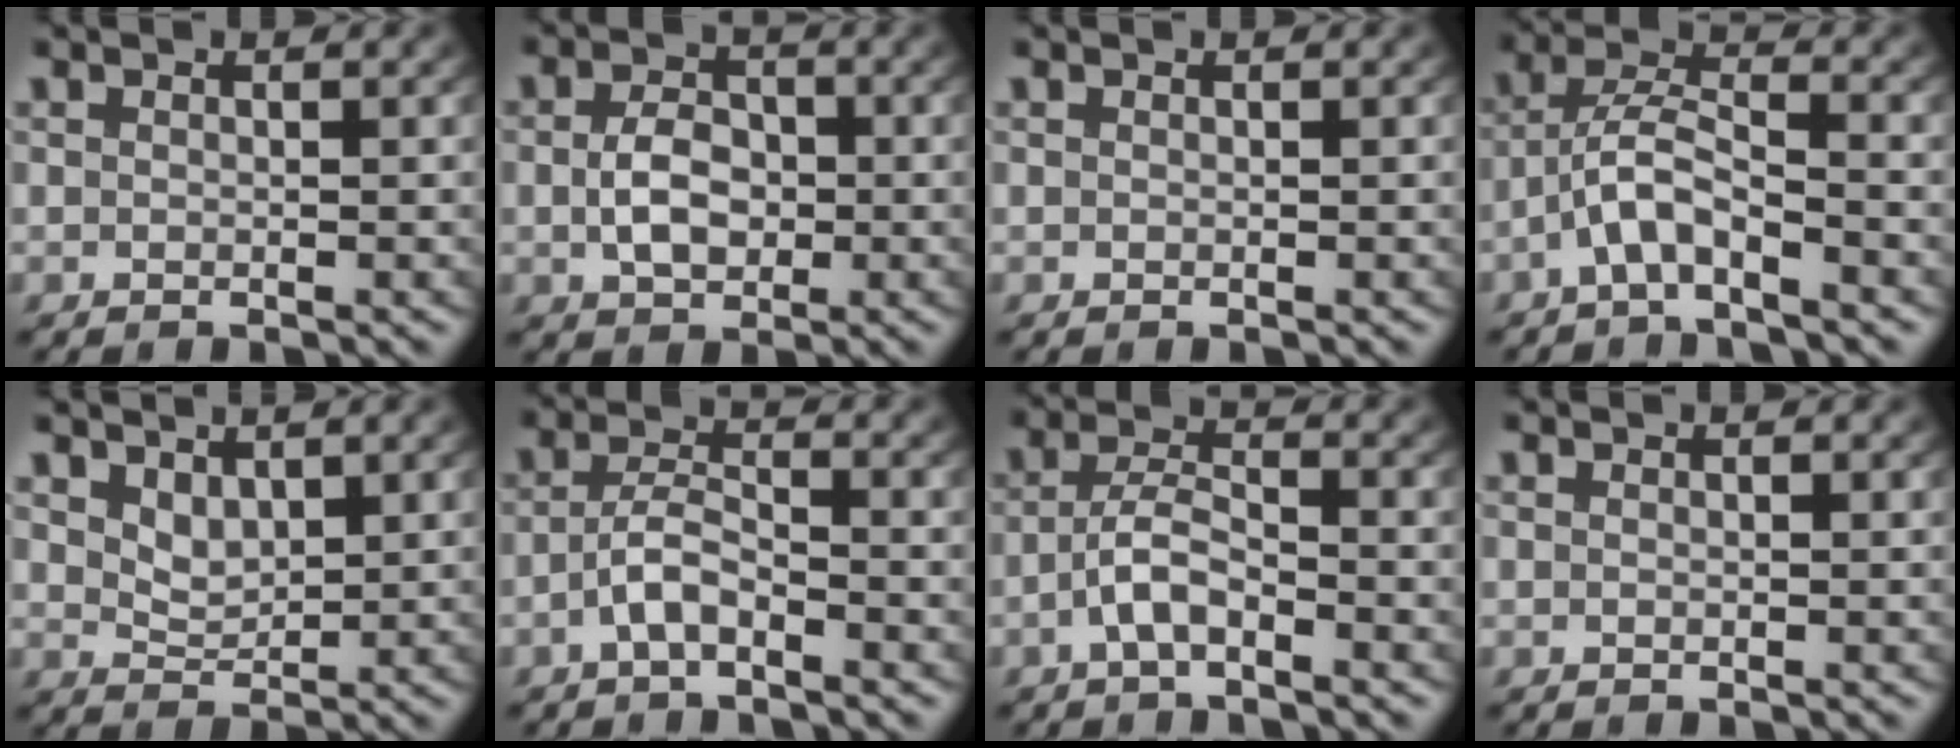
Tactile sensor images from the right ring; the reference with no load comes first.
{"total": 3.7, "force": [-0.6, 2.5, 2.7], "torque": [-0.047, -0.010, -0.001]}
{"total": 0.0}
{"total": 3.8, "force": [-1.4, 2.0, 2.9], "torque": [-0.063, -0.007, -0.030]}
{"total": 2.9, "force": [1.9, 1.7, 1.4], "torque": [-0.033, -0.015, 0.041]}
{"total": 2.9, "force": [-2.0, 1.1, 1.8], "torque": [-0.033, -0.004, -0.035]}
{"total": 3.1, "force": [-1.9, 1.1, 2.1], "torque": [-0.040, -0.002, -0.035]}
{"total": 0.0}